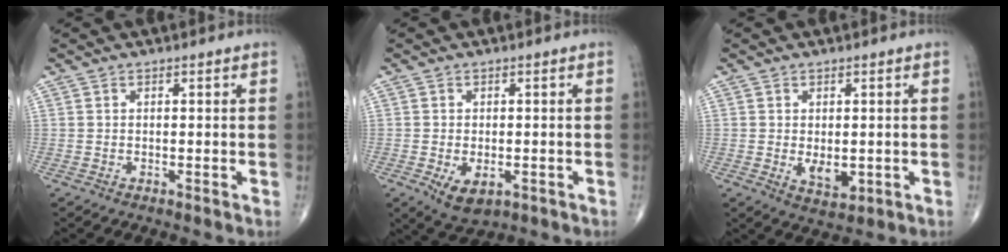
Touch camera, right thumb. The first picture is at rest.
{"total": 5.7, "force": [-1.9, 3.4, 4.2], "torque": [-0.064, -0.003, -0.020]}
{"total": 4.4, "force": [-0.5, 2.7, 3.5], "torque": [-0.045, -0.010, 0.003]}